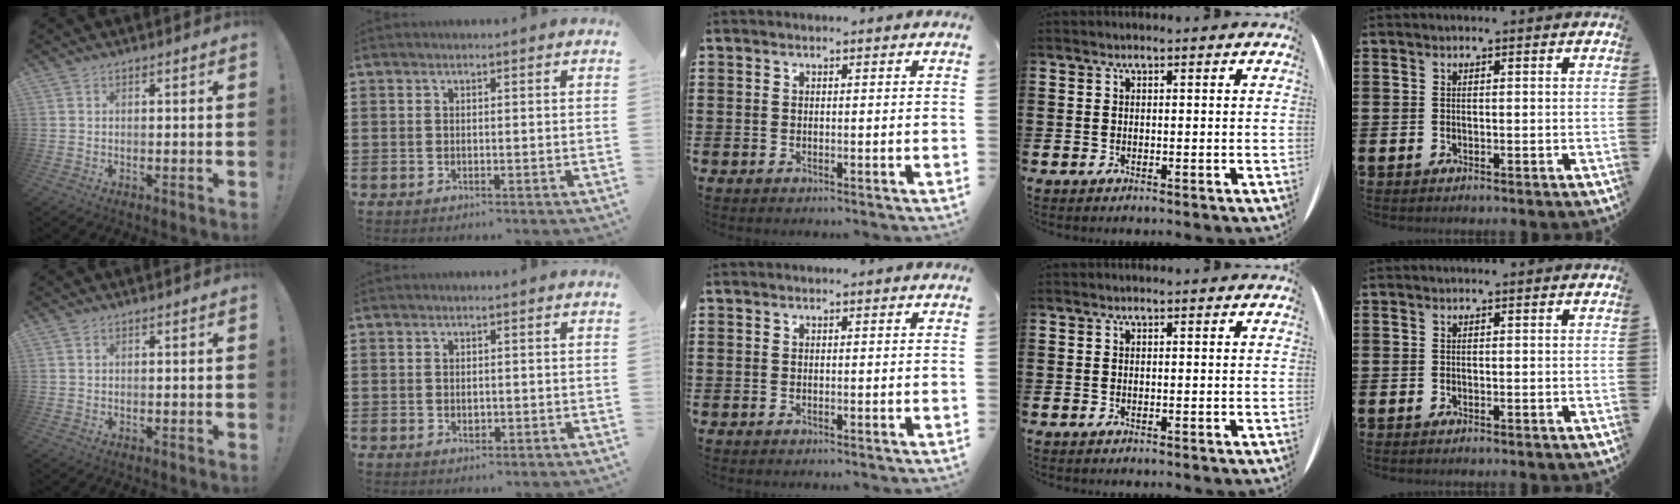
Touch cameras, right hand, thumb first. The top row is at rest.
{"index": {"total": 1.0, "force": [-0.1, 0.7, 0.8], "torque": [-0.015, 0.003, -0.003]}}